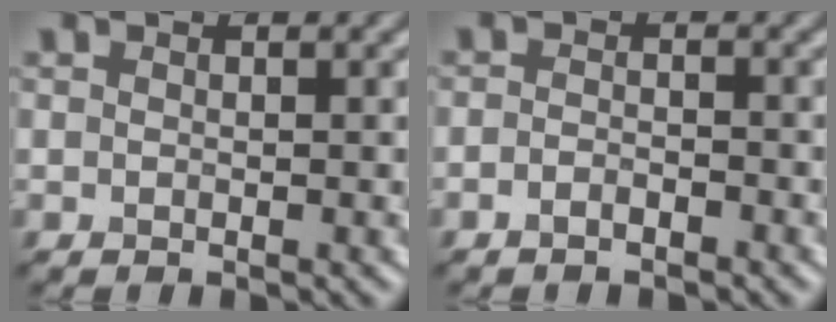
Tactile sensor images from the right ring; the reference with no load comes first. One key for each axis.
{"total": 1.3, "fx": -0.9, "fy": 0.4, "fz": 0.9, "tx": -0.018, "ty": 0.000, "tz": -0.019}